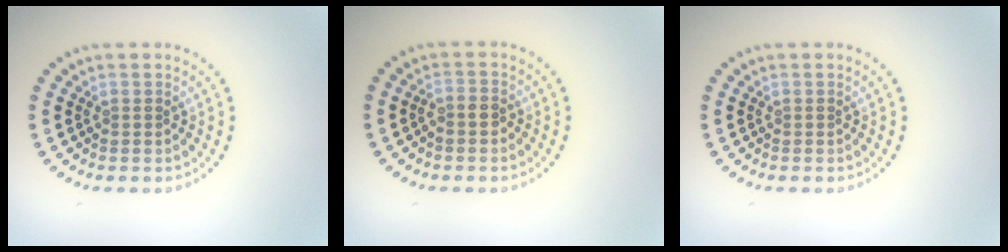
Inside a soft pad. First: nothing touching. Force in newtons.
{"total": 1.1, "press": 0.9, "slide": 0.6}
{"total": 0.0}